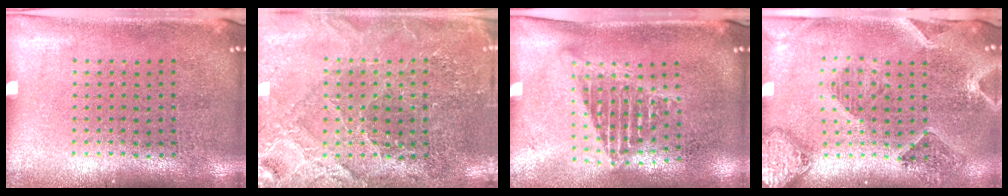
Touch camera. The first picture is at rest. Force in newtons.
{"total": 3.3, "press": 3.2, "slide": 0.6}
{"total": 1.4, "press": 1.2, "slide": 0.8}
{"total": 1.5, "press": 1.4, "slide": 0.4}